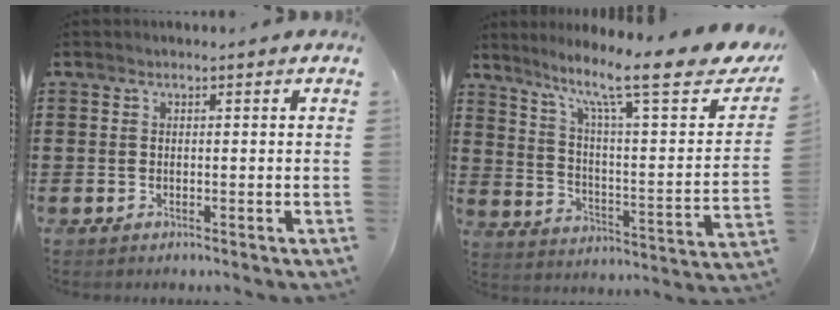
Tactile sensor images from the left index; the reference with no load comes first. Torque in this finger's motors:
{"motor_torque": [2.14, 0.00, 0.77, 0.21]}